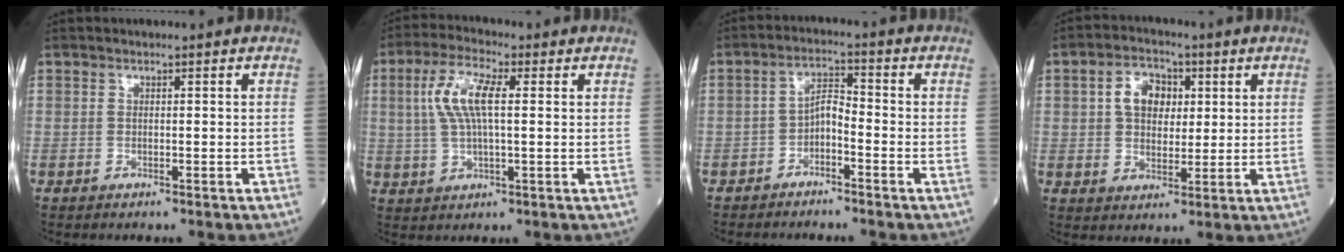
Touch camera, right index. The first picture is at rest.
{"total": 7.9, "force": [1.7, 2.0, 7.4], "torque": [-0.162, 0.013, 0.034]}
{"total": 3.4, "force": [-2.1, 1.2, 2.4], "torque": [-0.041, 0.010, -0.041]}
{"total": 6.7, "force": [1.8, 4.5, 4.6], "torque": [-0.083, 0.017, 0.033]}